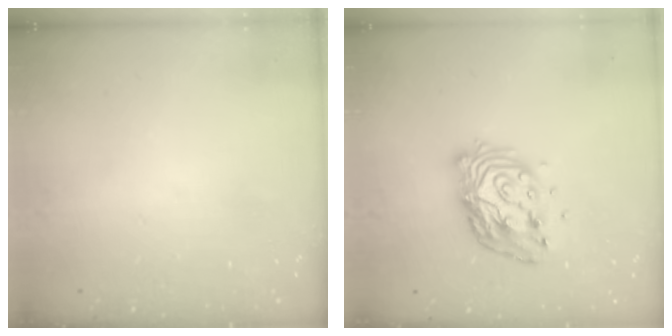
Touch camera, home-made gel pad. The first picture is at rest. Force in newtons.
{"total": 13.7, "press": 13.7, "slide": 1.2}